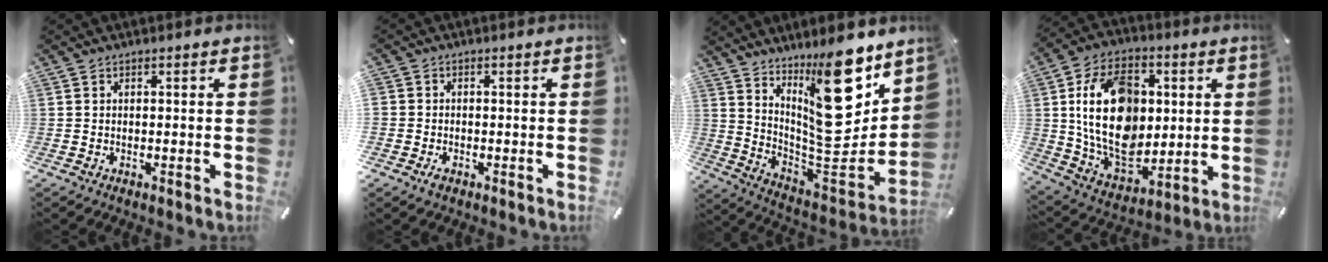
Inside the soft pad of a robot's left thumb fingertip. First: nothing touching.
{"total": 3.4, "force": [-0.8, 3.3, 0.1], "torque": [0.006, 0.009, -0.015]}
{"total": 22.7, "force": [13.4, 9.2, 16.0], "torque": [-0.217, -0.121, 0.228]}
{"total": 21.3, "force": [2.0, 15.3, 14.7], "torque": [-0.281, -0.003, 0.037]}